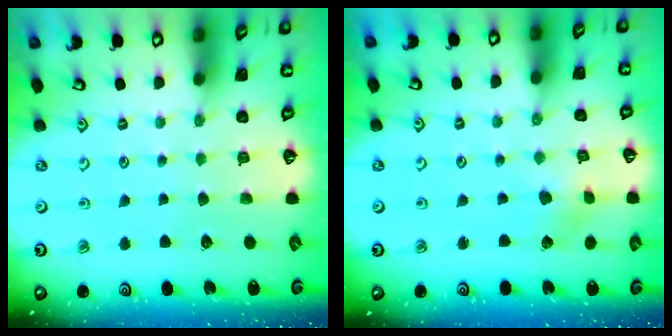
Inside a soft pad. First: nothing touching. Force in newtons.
{"total": 1.7, "press": 1.7, "slide": 0.3}